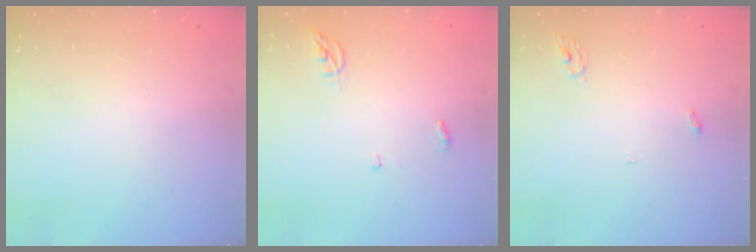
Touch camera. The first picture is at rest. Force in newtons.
{"total": 4.0, "press": 3.9, "slide": 0.4}
{"total": 2.8, "press": 2.8, "slide": 0.2}